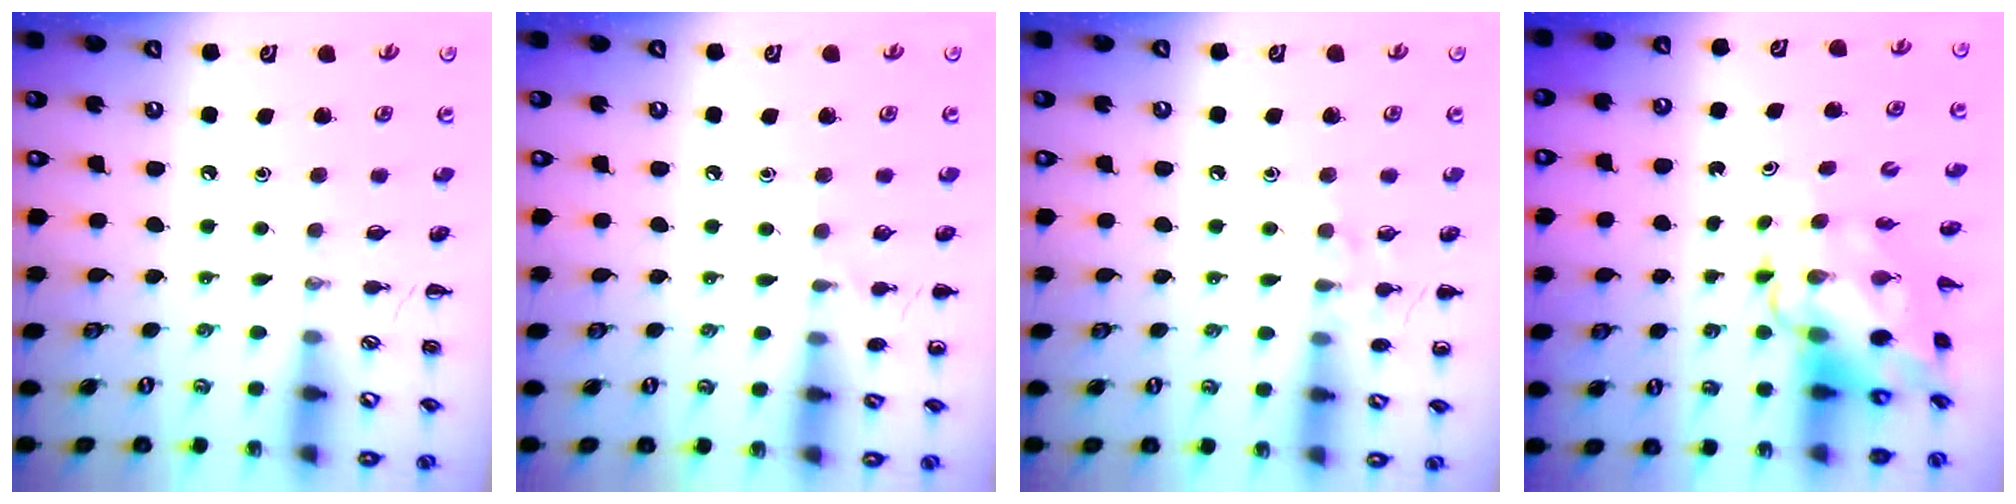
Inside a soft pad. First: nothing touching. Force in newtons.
{"total": 4.5, "press": 4.2, "slide": 1.6}
{"total": 6.7, "press": 6.5, "slide": 1.6}
{"total": 9.8, "press": 9.5, "slide": 2.5}